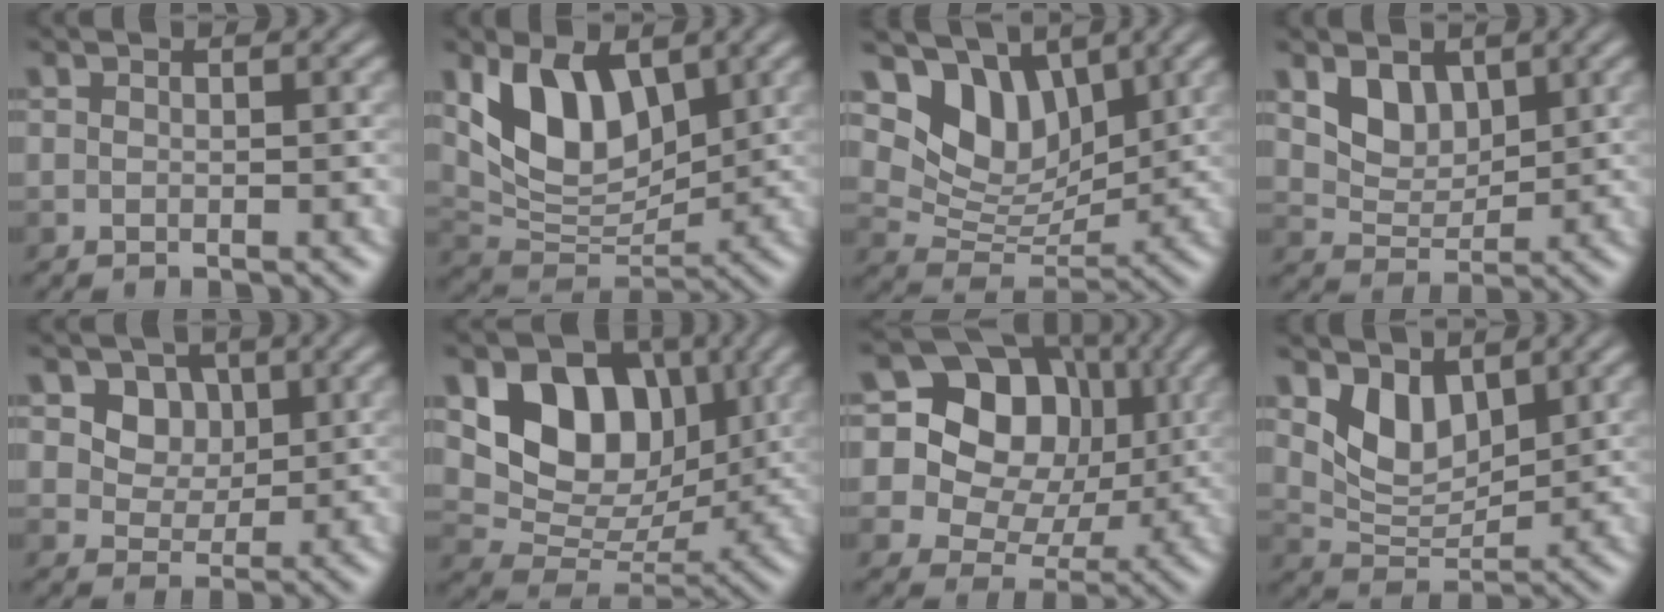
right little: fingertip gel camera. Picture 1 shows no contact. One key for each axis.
{"total": 6.8, "fx": 2.4, "fy": 4.1, "fz": 4.9, "tx": -0.099, "ty": -0.014, "tz": 0.042}
{"total": 7.0, "fx": 3.7, "fy": 4.5, "fz": 3.8, "tx": -0.070, "ty": -0.005, "tz": 0.067}
{"total": 3.2, "fx": 1.5, "fy": 2.2, "fz": 1.8, "tx": -0.046, "ty": -0.014, "tz": 0.022}
{"total": 3.2, "fx": 0.8, "fy": 2.7, "fz": 1.4, "tx": -0.029, "ty": -0.011, "tz": 0.011}
{"total": 9.5, "fx": 2.9, "fy": 7.0, "fz": 5.6, "tx": -0.097, "ty": -0.007, "tz": 0.049}
{"total": 13.3, "fx": 4.2, "fy": 10.4, "fz": 7.2, "tx": -0.130, "ty": 0.052, "tz": 0.063}
{"total": 3.6, "fx": 1.9, "fy": 2.3, "fz": 2.1, "tx": -0.049, "ty": -0.018, "tz": 0.031}